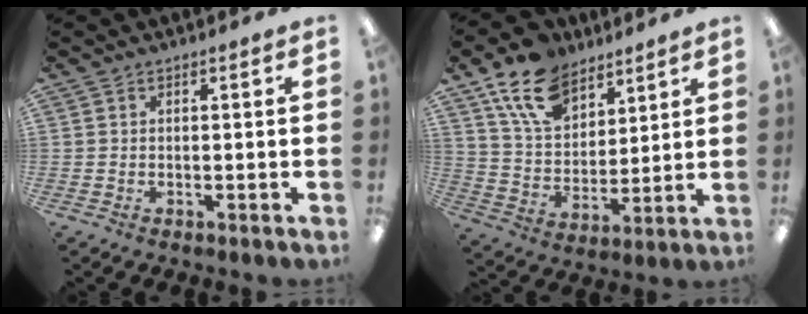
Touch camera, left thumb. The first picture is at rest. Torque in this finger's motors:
{"motor_torque": [0.15, 0.12, 1.36, -1.41, 0.17]}